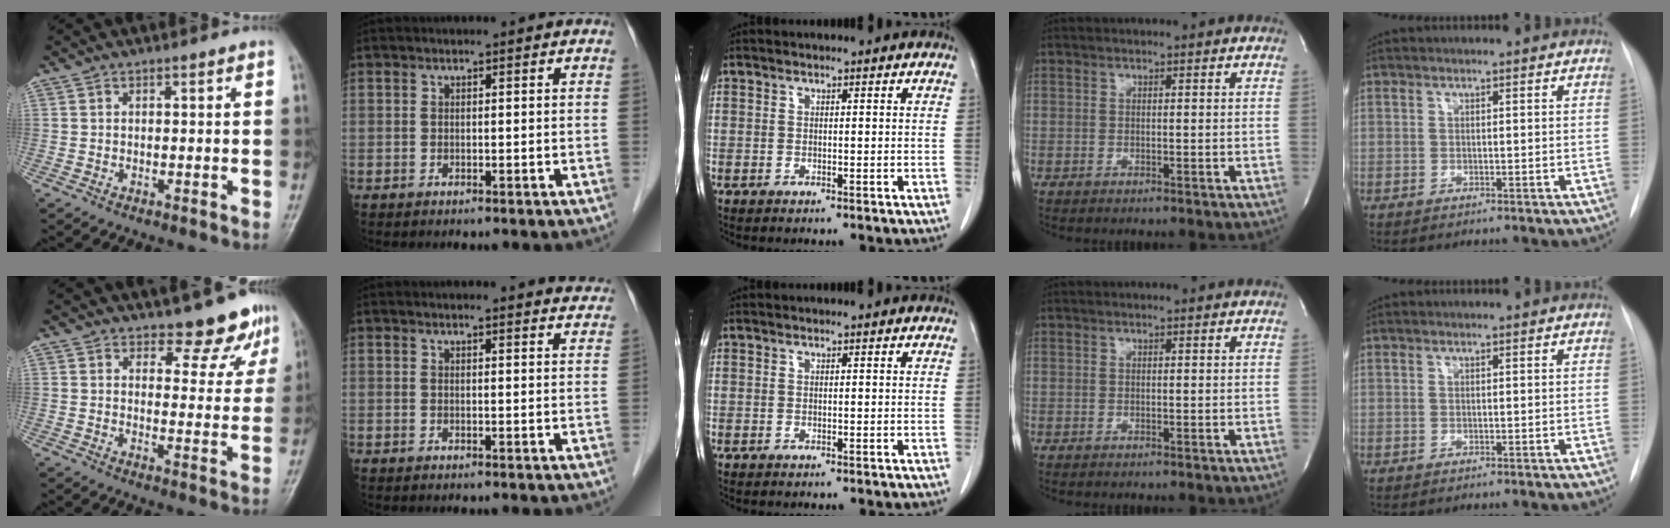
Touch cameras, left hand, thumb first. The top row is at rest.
{"thumb": {"total": 8.0, "force": [6.7, 3.3, 2.7], "torque": [0.002, -0.050, 0.079]}, "index": {"total": 7.8, "force": [7.7, 0.7, 1.0], "torque": [0.005, -0.012, 0.060]}}